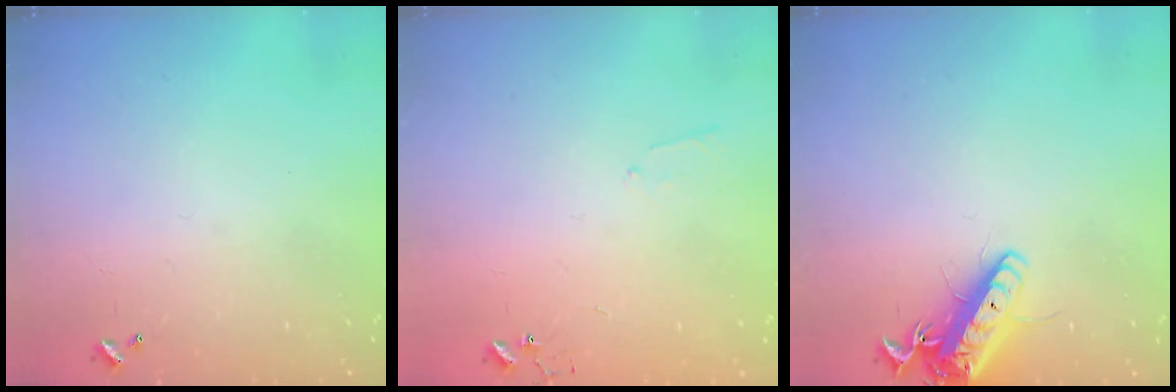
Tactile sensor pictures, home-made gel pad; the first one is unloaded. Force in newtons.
{"total": 5.1, "press": 5.1, "slide": 0.5}
{"total": 14.5, "press": 14.2, "slide": 2.8}